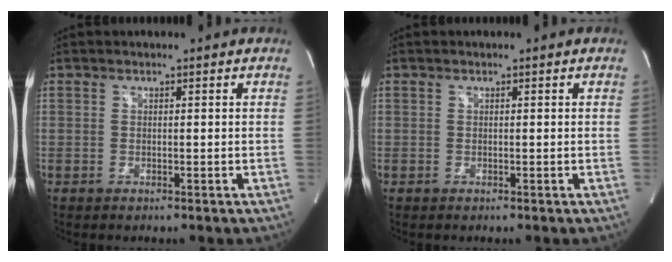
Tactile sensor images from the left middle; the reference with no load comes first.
{"total": 0.0}